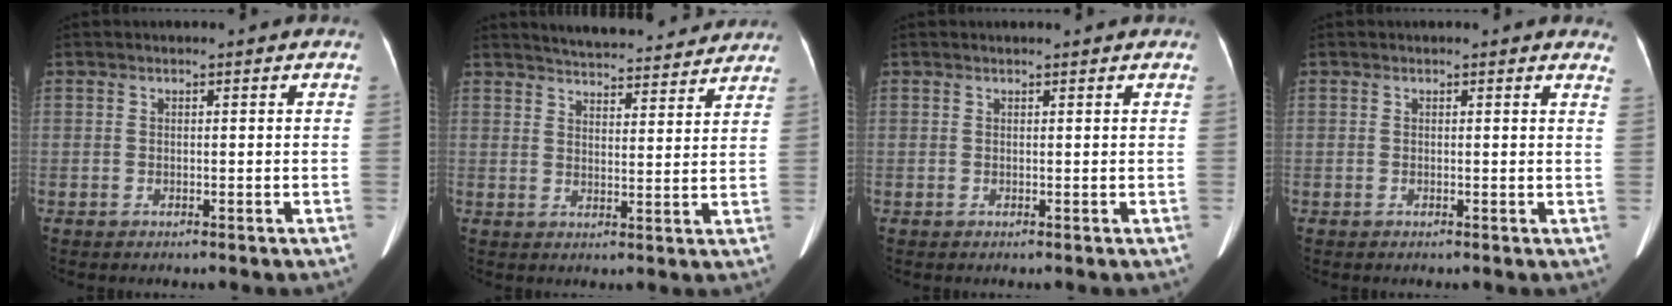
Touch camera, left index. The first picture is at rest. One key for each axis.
{"total": 15.3, "fx": 14.3, "fy": 2.6, "fz": 4.7, "tx": -0.058, "ty": 0.013, "tz": 0.186}
{"total": 1.3, "fx": 1.2, "fy": 0.1, "fz": 0.5, "tx": -0.007, "ty": 0.013, "tz": 0.018}
{"total": 2.3, "fx": 2.2, "fy": 0.6, "fz": 0.5, "tx": -0.004, "ty": -0.009, "tz": -0.002}